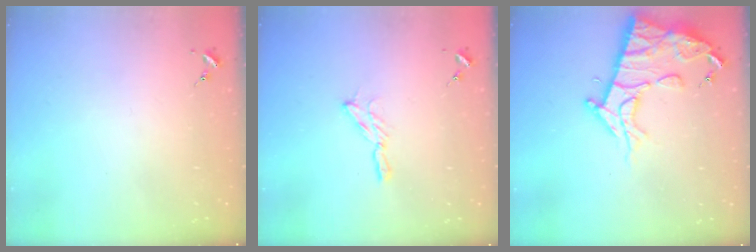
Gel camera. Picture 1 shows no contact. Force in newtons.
{"total": 6.1, "press": 6.1, "slide": 0.3}
{"total": 14.8, "press": 14.7, "slide": 1.4}